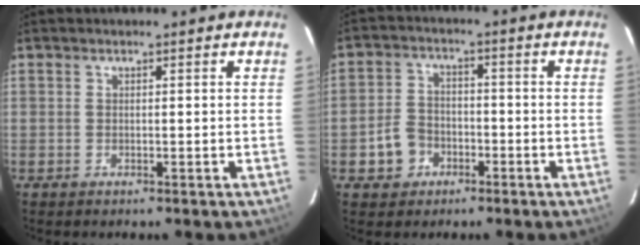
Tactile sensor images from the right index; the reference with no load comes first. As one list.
[{"total": 6.1, "force": [-2.7, 5.2, 1.9], "torque": [-0.056, 0.021, -0.038]}]